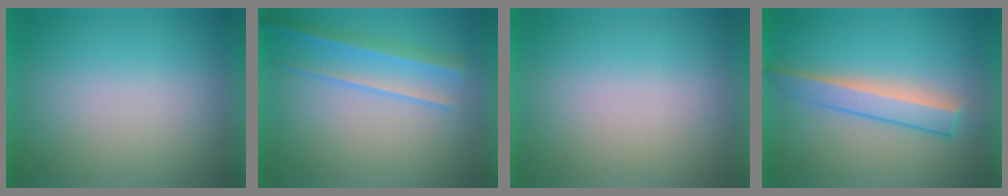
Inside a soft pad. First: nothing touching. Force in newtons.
{"total": 2.2}
{"total": 0.0}
{"total": 3.2}